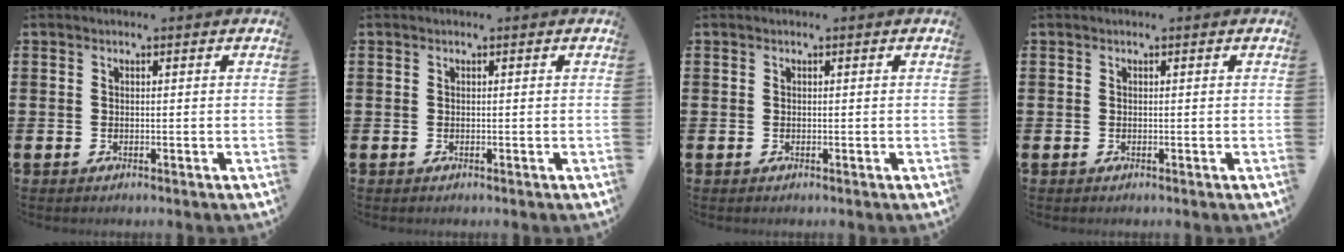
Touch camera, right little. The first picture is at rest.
{"total": 0.0}
{"total": 0.0}
{"total": 0.0}